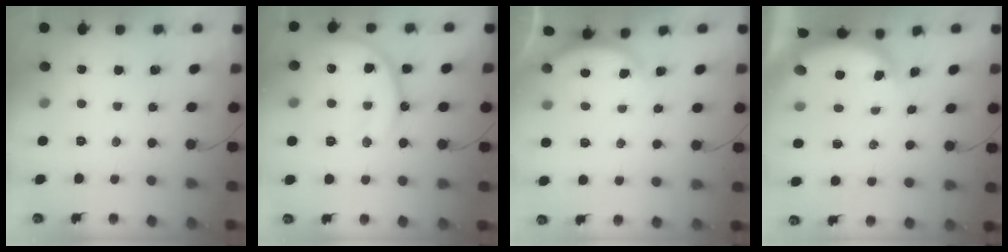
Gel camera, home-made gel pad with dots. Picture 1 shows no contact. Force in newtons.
{"total": 16.2, "press": 16.1, "slide": 1.8}
{"total": 2.0, "press": 2.0, "slide": 0.5}
{"total": 4.5, "press": 4.5, "slide": 0.7}